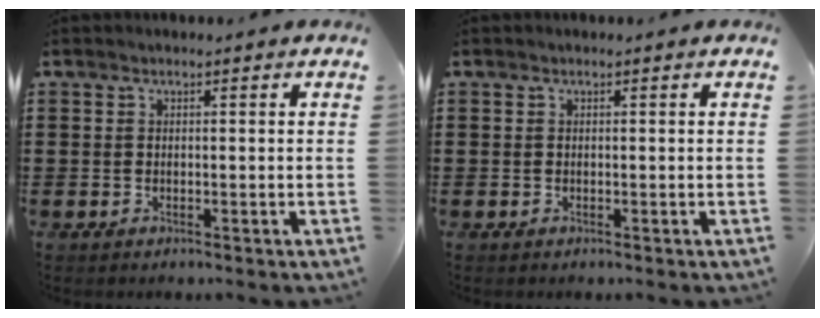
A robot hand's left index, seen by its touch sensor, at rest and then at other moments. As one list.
[{"total": 0.0}]